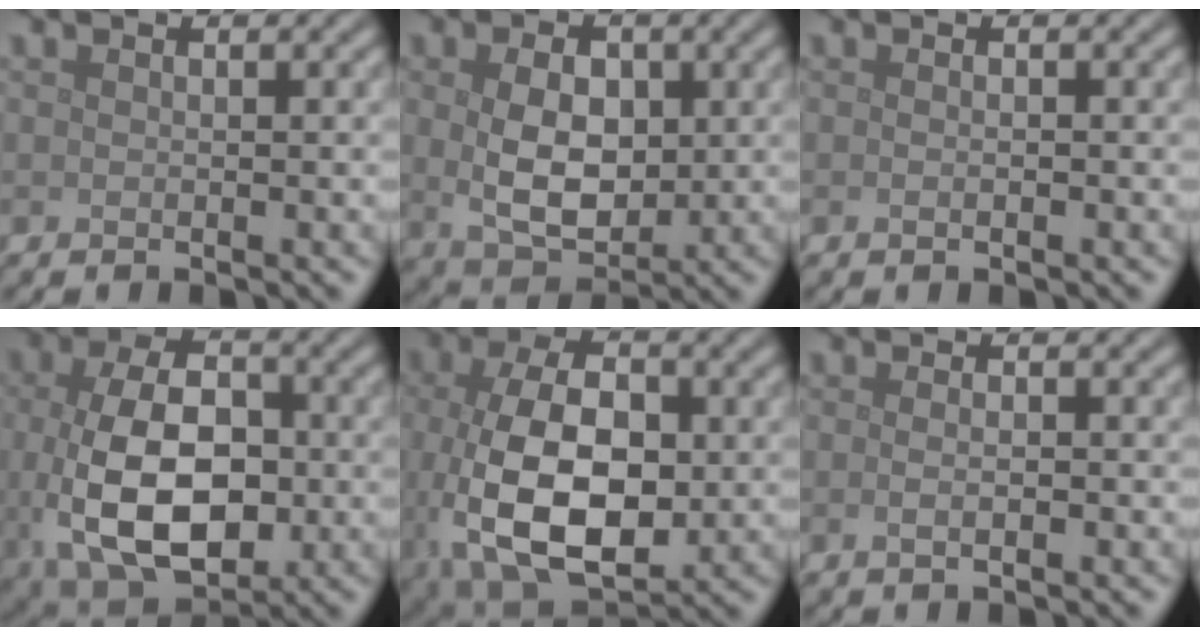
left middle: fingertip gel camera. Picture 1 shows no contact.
{"total": 6.0, "force": [0.4, 3.9, 4.5], "torque": [-0.083, -0.005, 0.011]}
{"total": 0.9, "force": [-0.1, 0.4, 0.8], "torque": [-0.002, -0.006, -0.003]}
{"total": 11.3, "force": [-1.1, 7.0, 8.8], "torque": [-0.180, -0.024, -0.006]}
{"total": 12.3, "force": [-1.3, 7.3, 9.9], "torque": [-0.217, -0.026, -0.010]}
{"total": 1.8, "force": [0.0, 0.8, 1.6], "torque": [-0.008, -0.005, -0.006]}